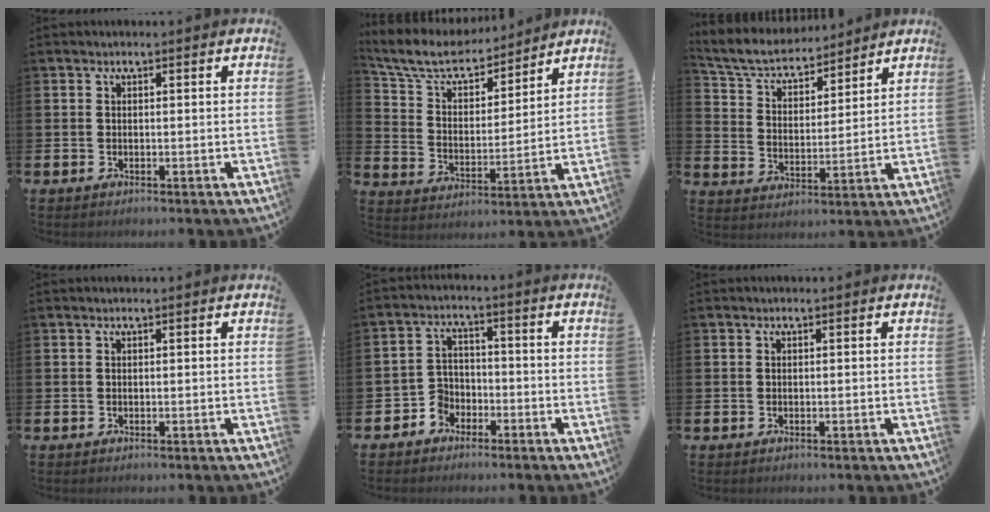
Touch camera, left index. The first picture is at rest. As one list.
[{"total": 9.0, "force": [8.2, 2.7, 2.5], "torque": [-0.095, -0.052, 0.147]}, {"total": 6.1, "force": [5.7, 1.6, 1.3], "torque": [-0.059, -0.039, 0.098]}, {"total": 0.0}, {"total": 3.4, "force": [-2.3, 2.6, 0.2], "torque": [-0.022, 0.000, -0.050]}, {"total": 0.0}]